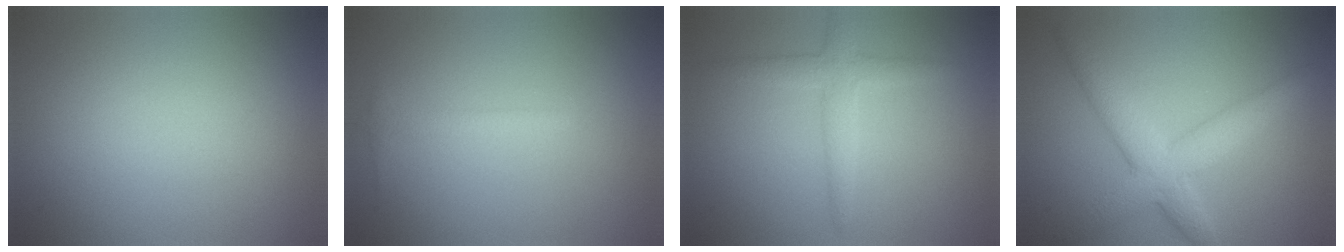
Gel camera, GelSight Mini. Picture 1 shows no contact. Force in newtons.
{"total": 1.1, "press": 1.1, "slide": 0.0}
{"total": 2.6, "press": 2.6, "slide": 0.0}
{"total": 5.0, "press": 5.0, "slide": 0.2}